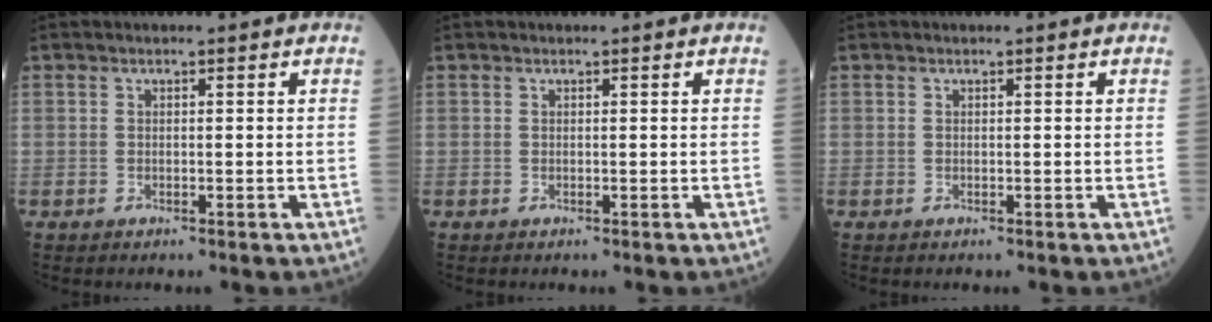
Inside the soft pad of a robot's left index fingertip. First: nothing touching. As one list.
[{"total": 0.0}, {"total": 0.0}]